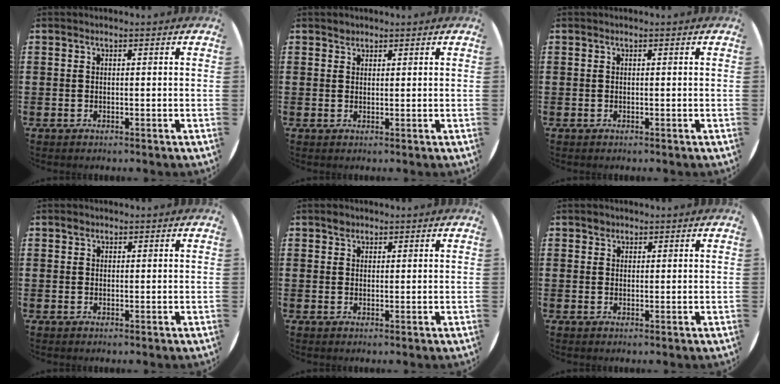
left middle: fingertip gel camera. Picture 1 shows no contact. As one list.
[{"total": 1.1, "force": [0.9, 0.5, 0.0], "torque": [0.006, -0.003, 0.017]}, {"total": 0.0}, {"total": 0.7, "force": [0.6, 0.5, 0.1], "torque": [0.005, -0.001, 0.010]}, {"total": 1.5, "force": [1.2, 0.9, 0.2], "torque": [0.011, -0.005, 0.021]}, {"total": 1.2, "force": [1.0, 0.7, 0.1], "torque": [0.005, -0.002, 0.018]}]